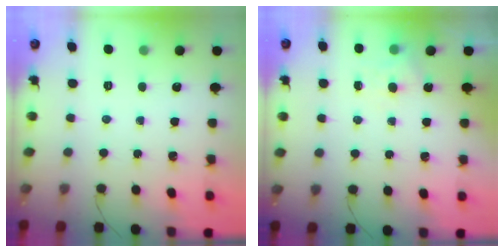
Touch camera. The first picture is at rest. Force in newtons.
{"total": 4.5, "press": 4.2, "slide": 1.5}